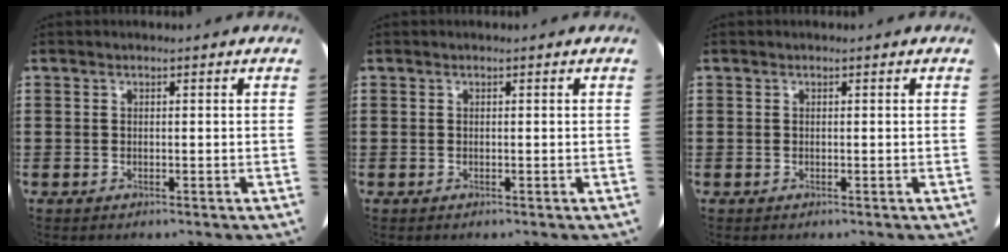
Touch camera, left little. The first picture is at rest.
{"total": 0.0}
{"total": 0.0}